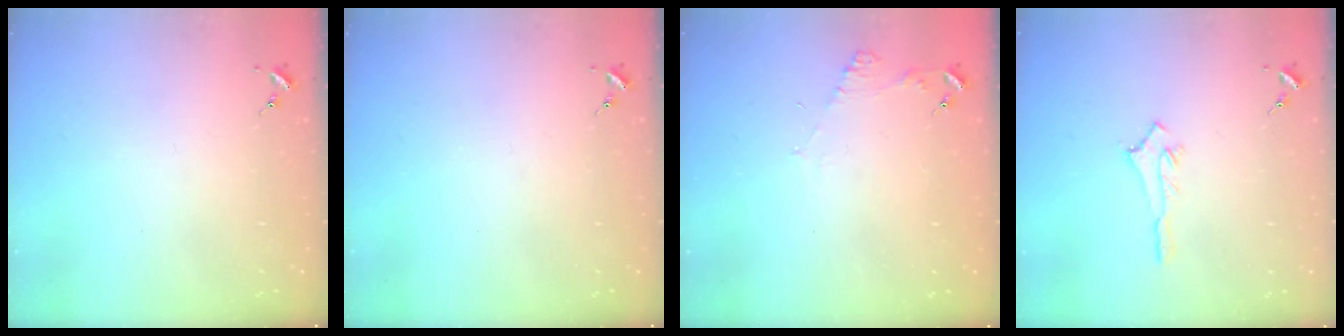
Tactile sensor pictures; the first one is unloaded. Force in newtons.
{"total": 0.0}
{"total": 4.9, "press": 4.9, "slide": 0.6}
{"total": 2.8, "press": 2.7, "slide": 0.4}